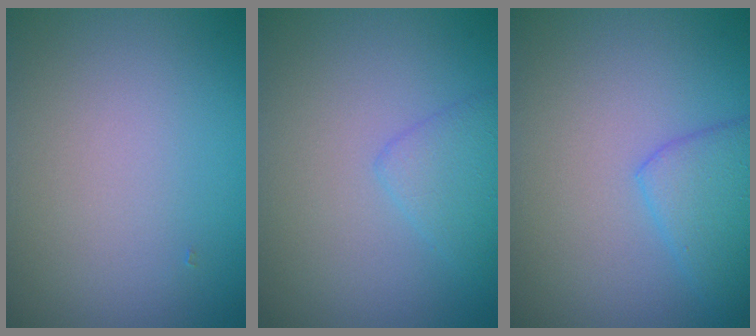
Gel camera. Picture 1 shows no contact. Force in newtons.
{"total": 2.0, "press": 2.0, "slide": 0.1}
{"total": 3.3, "press": 3.3, "slide": 0.2}